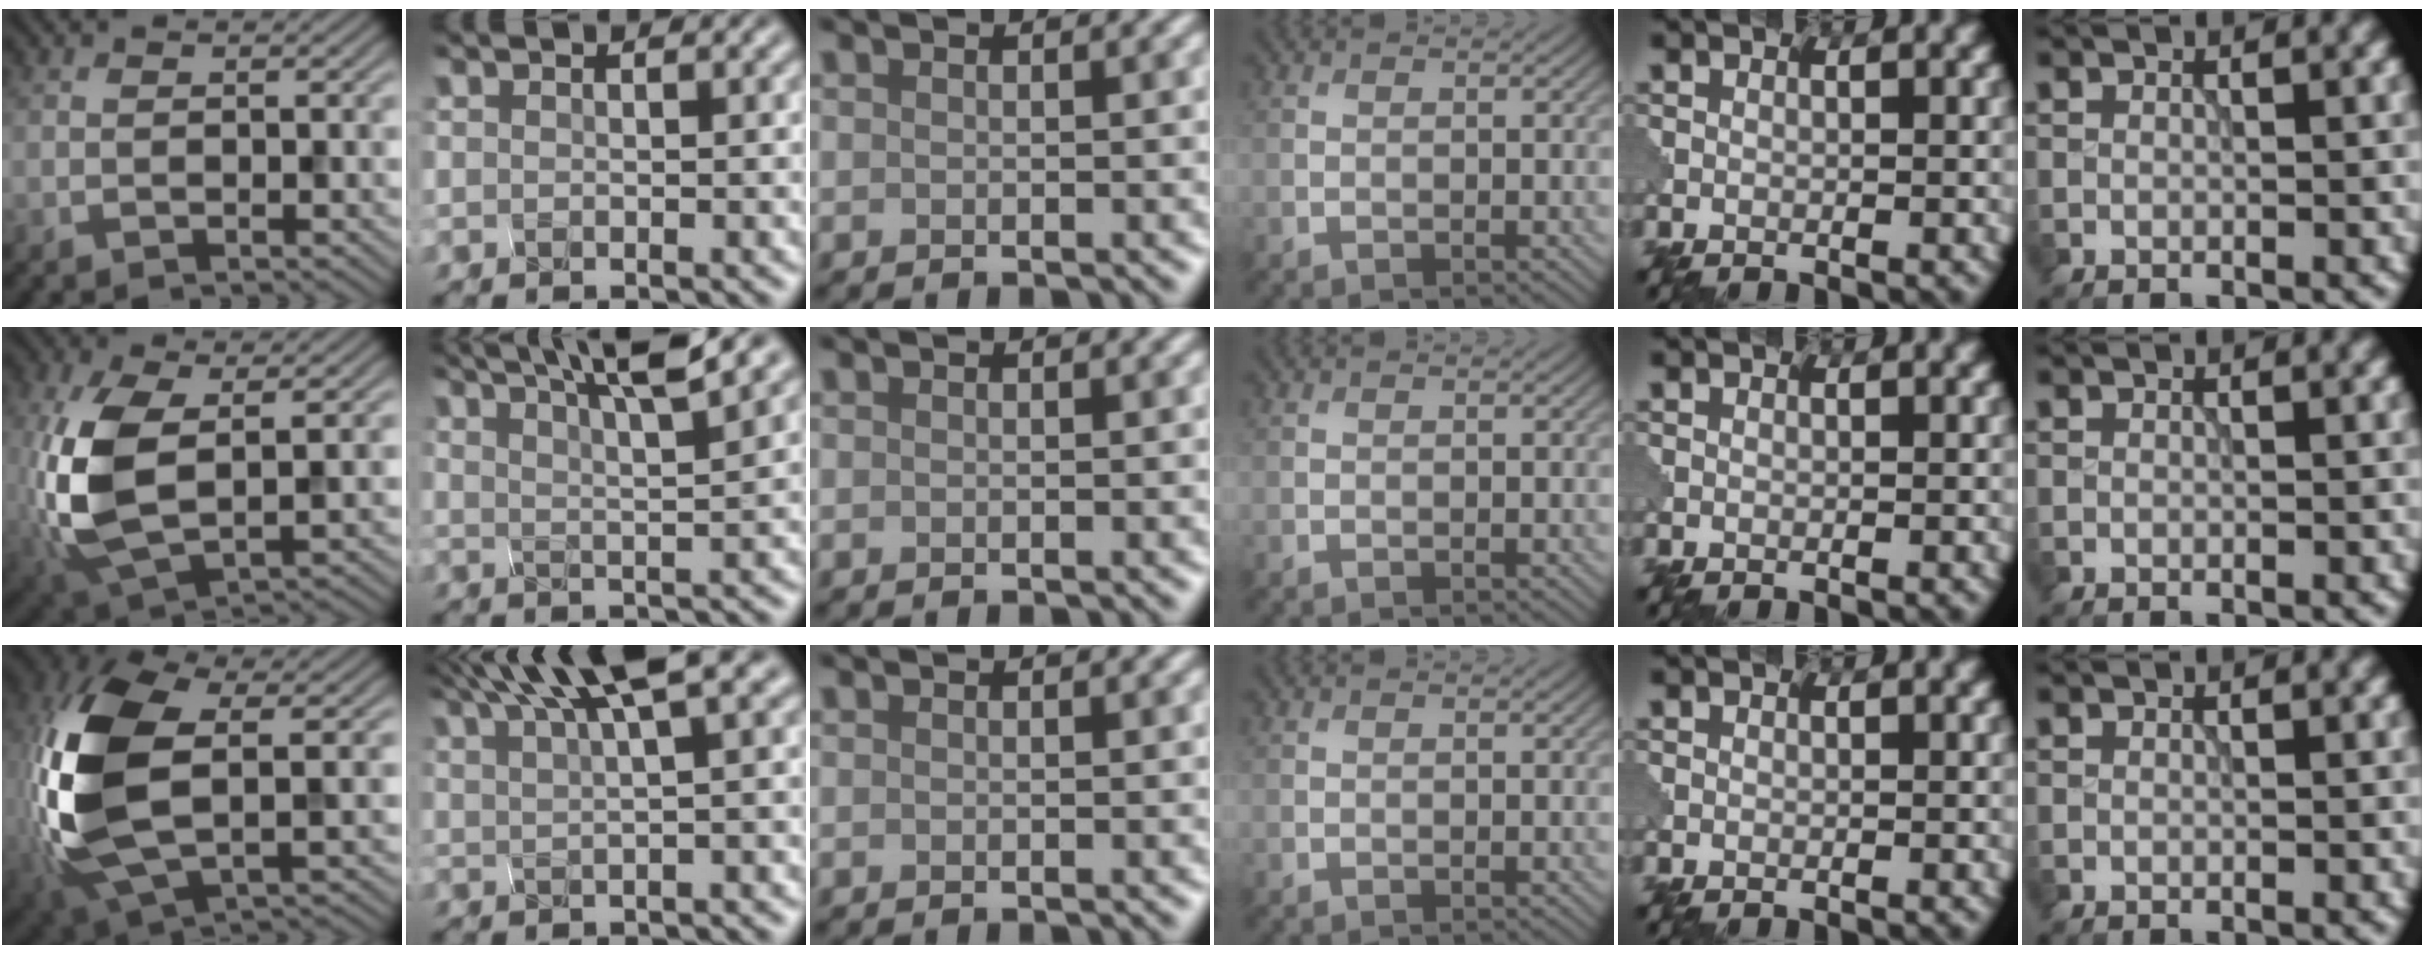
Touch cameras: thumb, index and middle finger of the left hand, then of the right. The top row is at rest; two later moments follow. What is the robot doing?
{"motion": "squeeze", "object": "clothespin"}